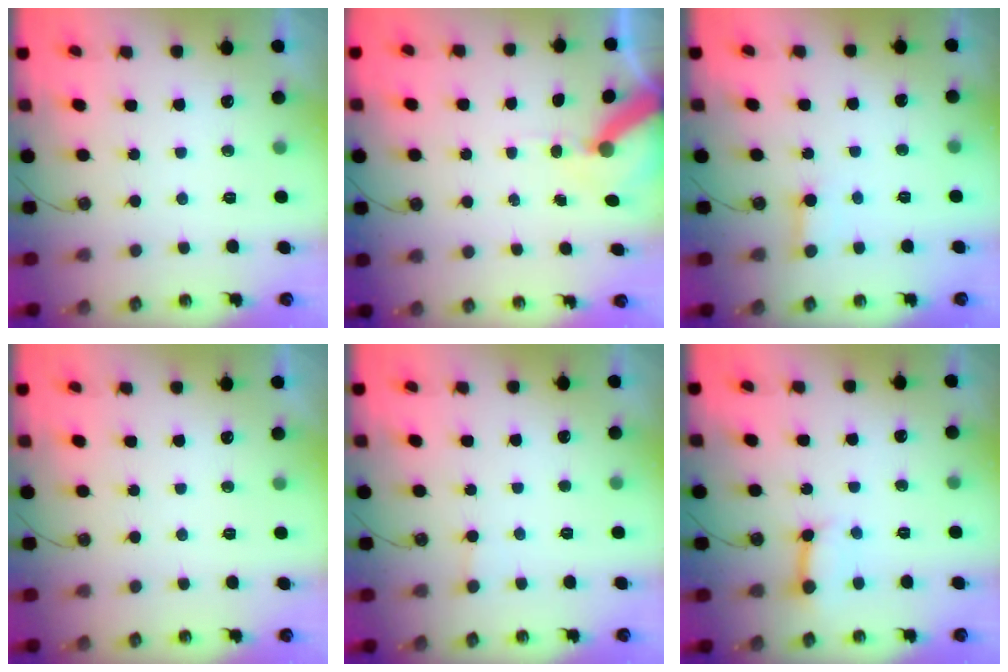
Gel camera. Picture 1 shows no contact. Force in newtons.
{"total": 9.6, "press": 9.5, "slide": 1.3}
{"total": 2.4, "press": 2.4, "slide": 0.0}
{"total": 0.0}
{"total": 1.7, "press": 1.7, "slide": 0.3}
{"total": 7.3, "press": 7.2, "slide": 0.8}